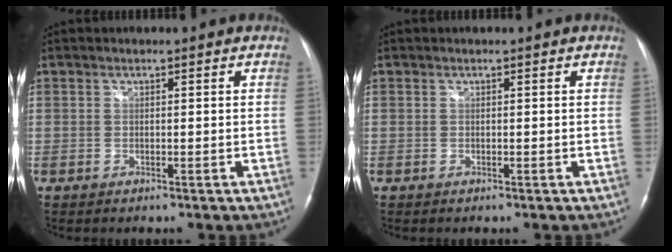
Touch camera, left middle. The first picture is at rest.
{"total": 0.0}